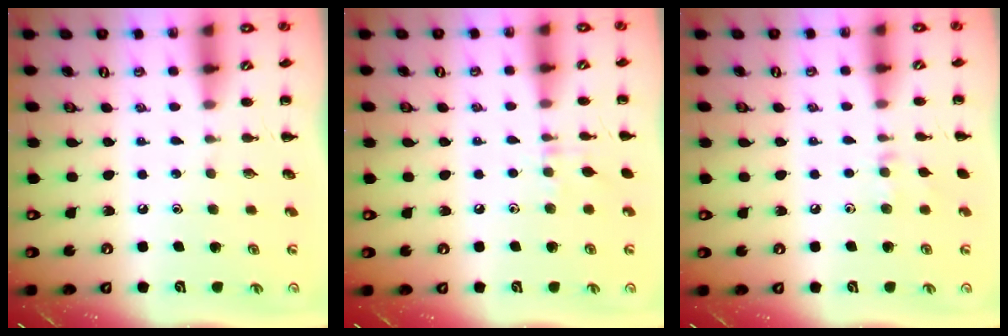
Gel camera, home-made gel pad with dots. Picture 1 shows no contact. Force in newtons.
{"total": 6.7, "press": 6.3, "slide": 2.3}
{"total": 6.2, "press": 6.0, "slide": 1.8}